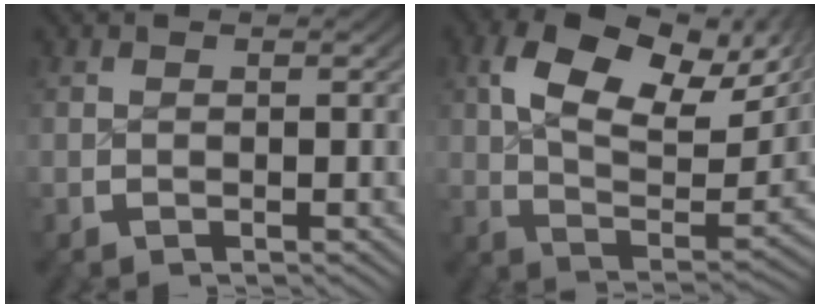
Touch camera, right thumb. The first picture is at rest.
{"total": 12.5, "force": [4.5, 7.1, 9.3], "torque": [-0.161, 0.000, 0.062]}